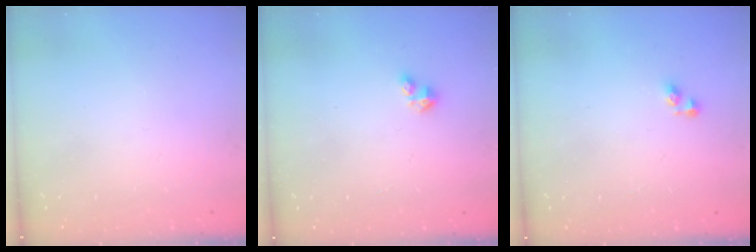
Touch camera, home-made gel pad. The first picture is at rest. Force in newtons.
{"total": 1.6, "press": 1.6, "slide": 0.4}
{"total": 3.4, "press": 3.4, "slide": 0.1}